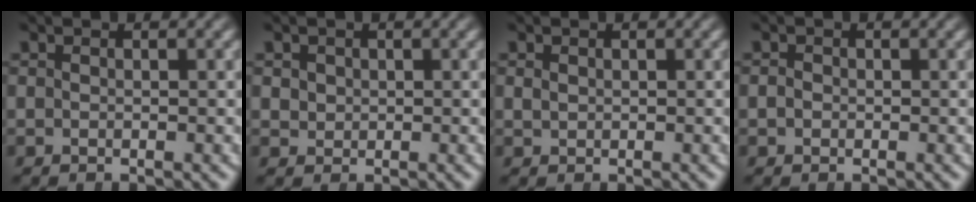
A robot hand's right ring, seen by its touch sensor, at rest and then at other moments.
{"total": 1.3, "force": [0.5, 1.1, 0.5], "torque": [-0.013, -0.007, 0.020]}
{"total": 0.6, "force": [0.4, 0.3, 0.3], "torque": [-0.008, -0.004, 0.014]}
{"total": 0.7, "force": [-0.3, 0.5, 0.3], "torque": [-0.010, -0.005, -0.003]}